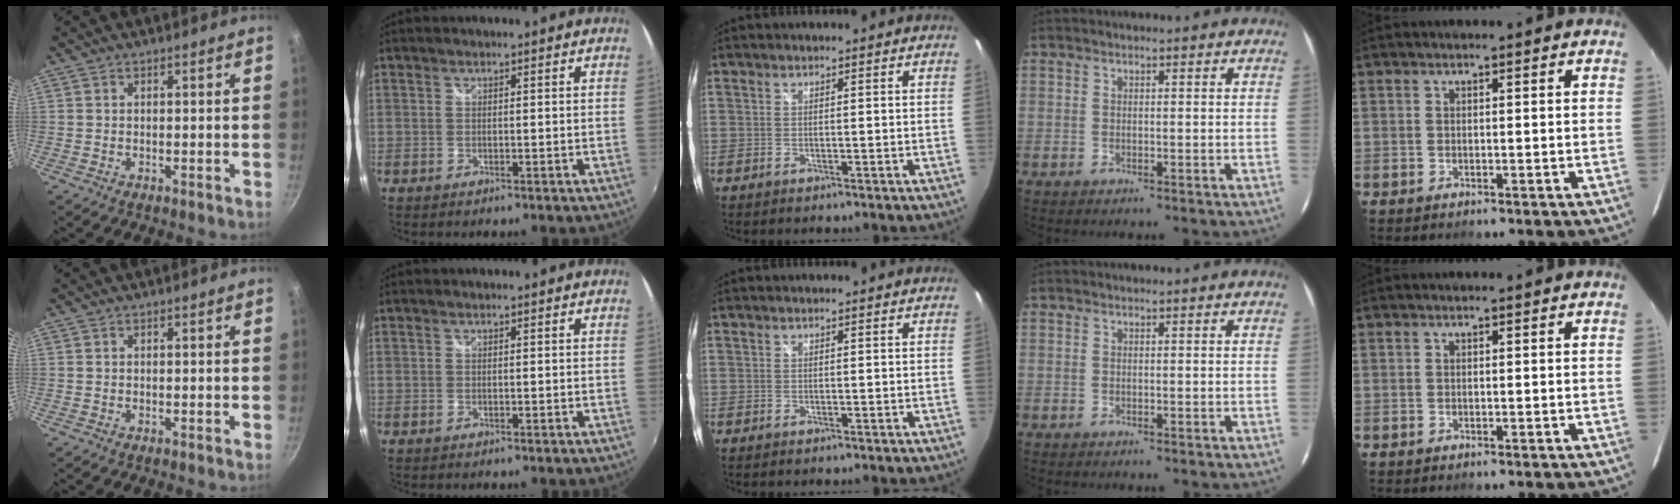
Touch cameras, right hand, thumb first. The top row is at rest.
{}